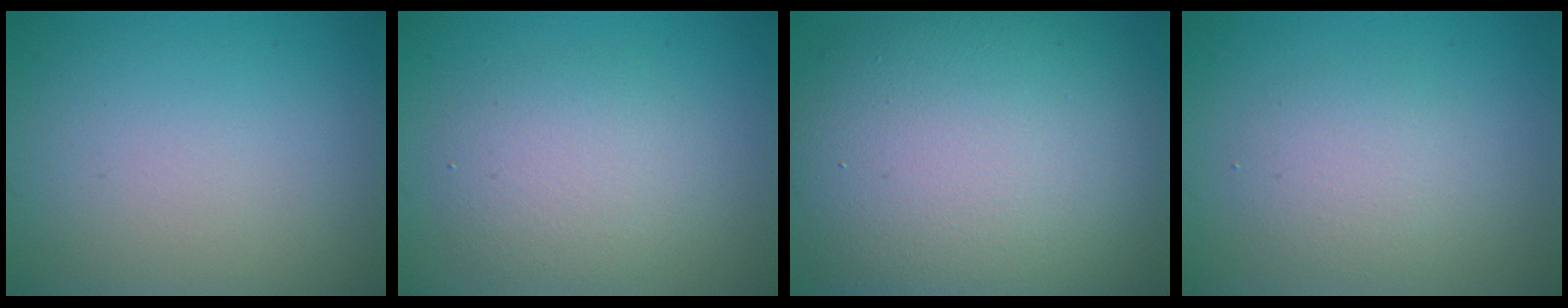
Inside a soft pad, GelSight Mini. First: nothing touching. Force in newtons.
{"total": 3.7, "press": 3.7, "slide": 0.3}
{"total": 14.3, "press": 14.3, "slide": 0.9}
{"total": 2.5, "press": 2.5, "slide": 0.2}